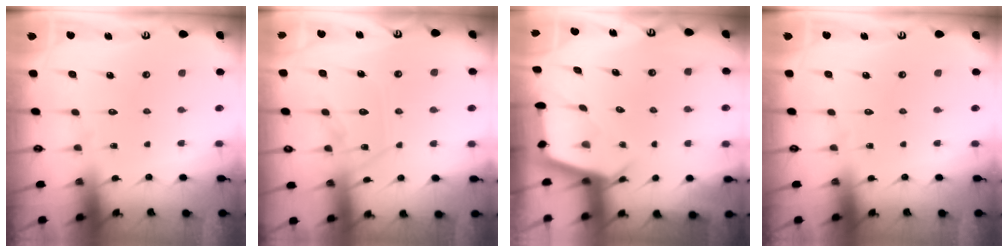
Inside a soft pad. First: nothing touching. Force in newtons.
{"total": 11.9, "press": 11.9, "slide": 1.1}
{"total": 2.8, "press": 2.8, "slide": 0.2}
{"total": 0.0}